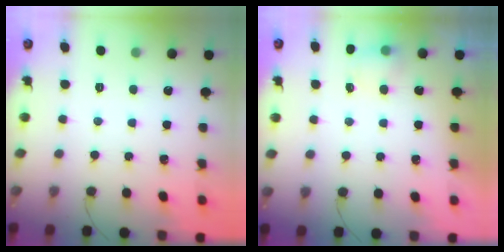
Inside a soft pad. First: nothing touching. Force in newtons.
{"total": 4.7, "press": 4.5, "slide": 1.3}